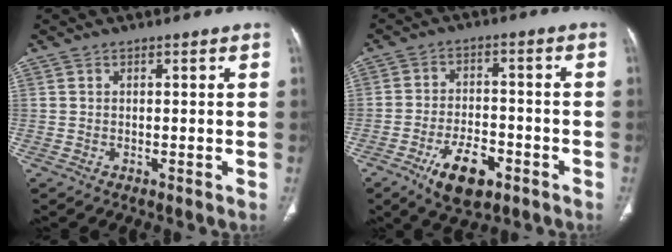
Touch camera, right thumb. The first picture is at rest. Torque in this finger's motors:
{"motor_torque": [1.63, 1.31, -0.05, -0.20, 0.06]}